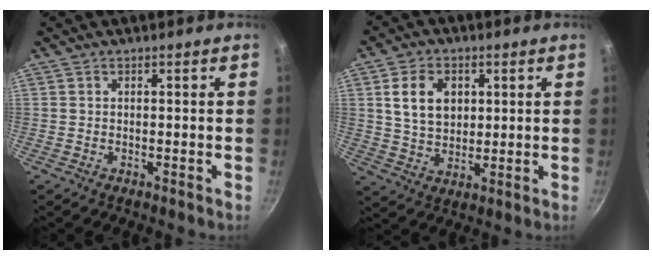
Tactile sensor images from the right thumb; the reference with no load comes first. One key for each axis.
{"total": 9.2, "fx": 2.4, "fy": 6.6, "fz": 5.9, "tx": -0.086, "ty": -0.007, "tz": 0.046}